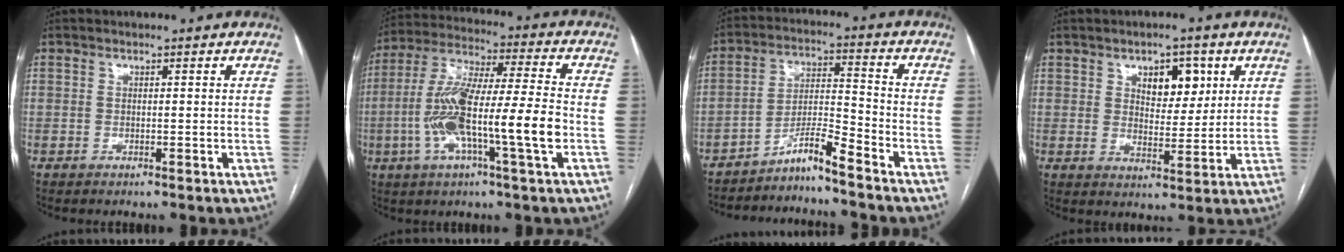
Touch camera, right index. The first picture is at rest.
{"total": 16.5, "force": [-3.7, 1.1, 16.0], "torque": [-0.308, 0.006, -0.071]}
{"total": 6.2, "force": [-5.3, -0.7, 3.0], "torque": [-0.057, -0.002, -0.097]}
{"total": 6.6, "force": [2.9, 3.5, 4.8], "torque": [-0.066, 0.003, 0.048]}